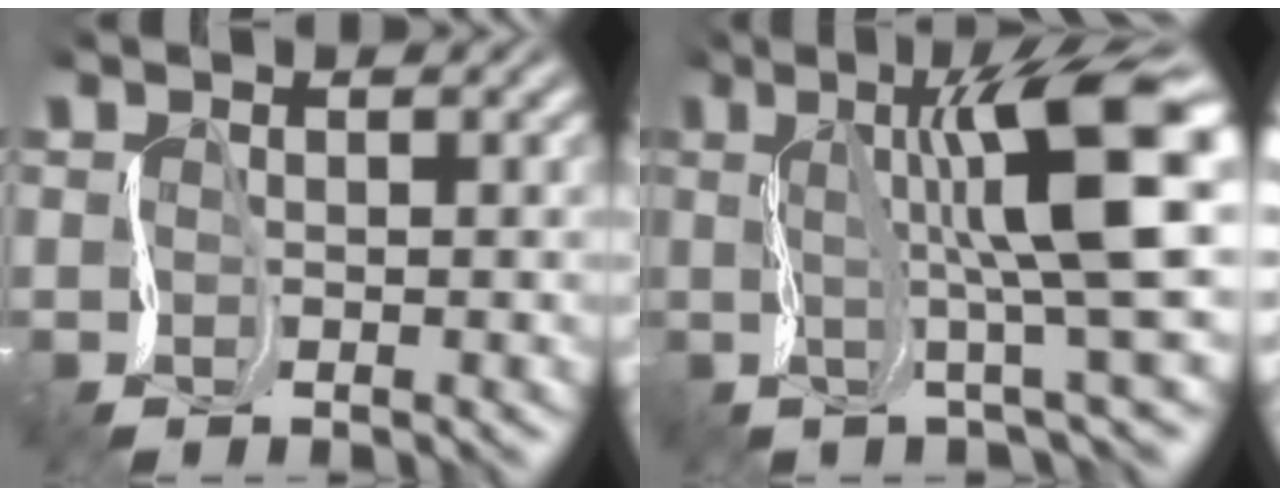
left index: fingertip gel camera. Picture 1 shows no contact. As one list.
[{"total": 9.7, "force": [1.7, 1.1, 9.5], "torque": [-0.123, 0.024, 0.027]}]